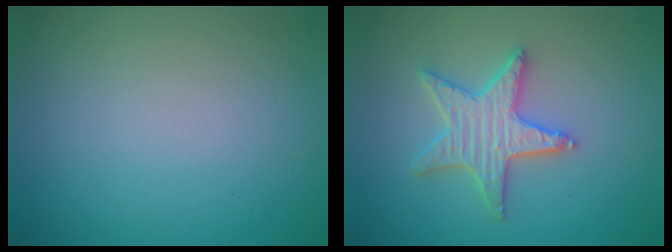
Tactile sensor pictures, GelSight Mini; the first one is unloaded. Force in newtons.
{"total": 4.3, "press": 4.2, "slide": 0.8}